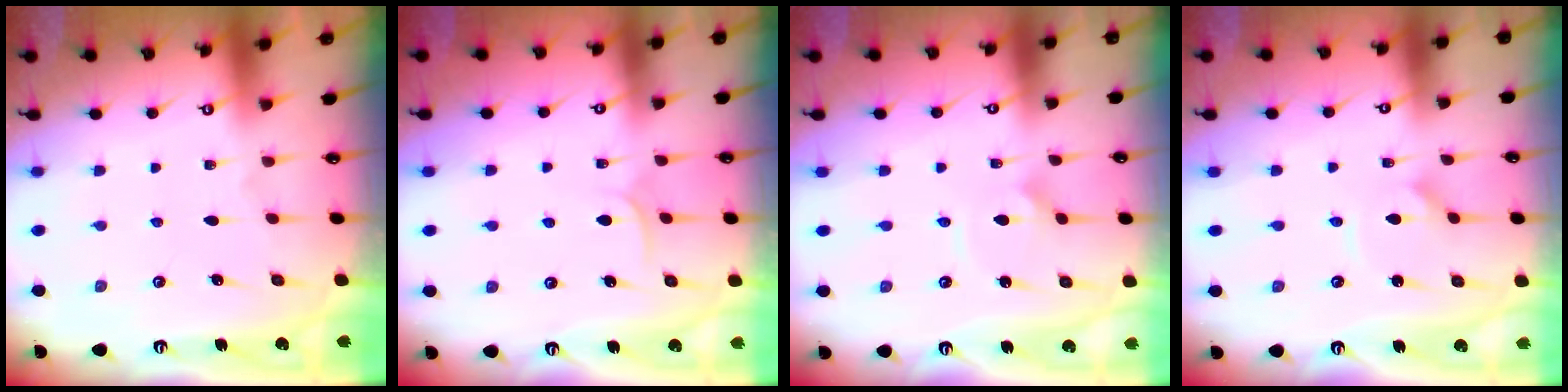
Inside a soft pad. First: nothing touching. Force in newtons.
{"total": 4.7, "press": 4.7, "slide": 0.4}
{"total": 2.4, "press": 2.4, "slide": 0.0}
{"total": 3.0, "press": 3.0, "slide": 0.2}